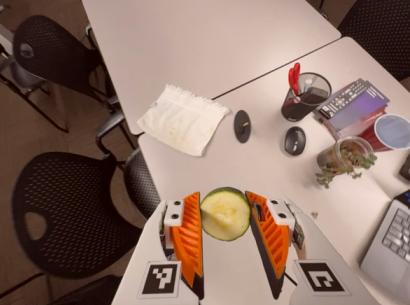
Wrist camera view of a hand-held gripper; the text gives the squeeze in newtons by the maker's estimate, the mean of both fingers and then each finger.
{"total": 8.2, "left": 7.7, "right": 8.7}